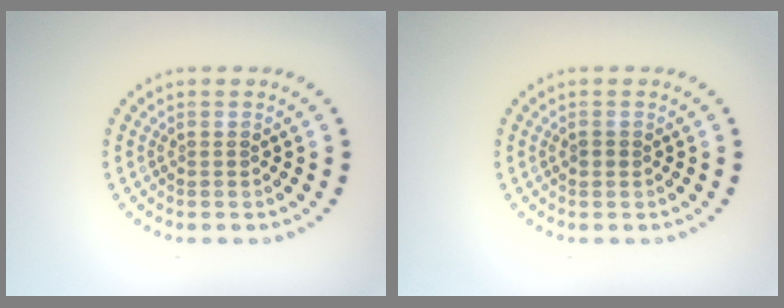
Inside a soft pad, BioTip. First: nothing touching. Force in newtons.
{"total": 0.9, "press": 0.9, "slide": 0.3}